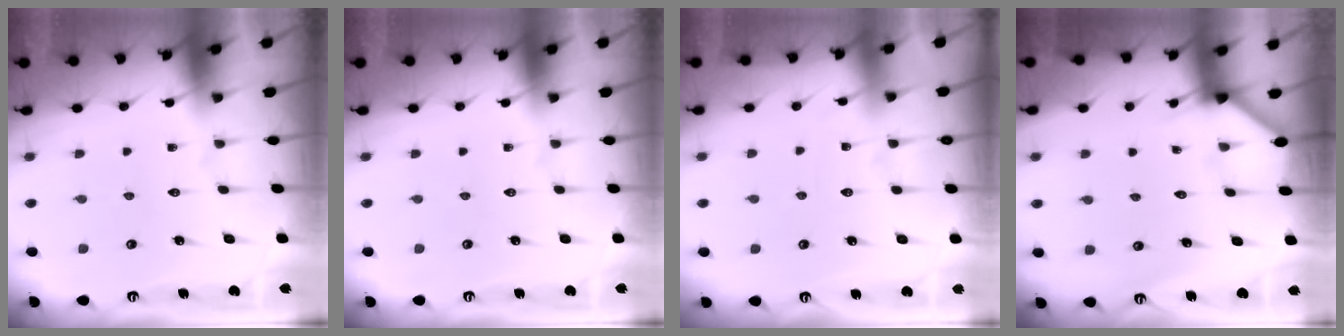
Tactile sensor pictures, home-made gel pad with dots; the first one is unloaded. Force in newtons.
{"total": 0.0}
{"total": 4.0, "press": 4.0, "slide": 0.5}
{"total": 2.2, "press": 2.2, "slide": 0.2}